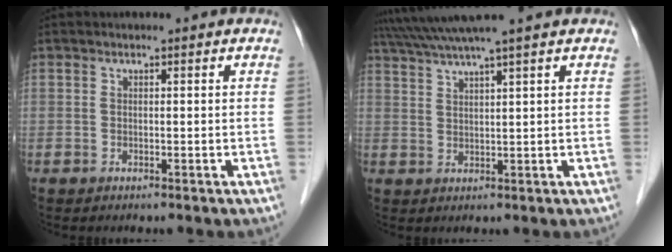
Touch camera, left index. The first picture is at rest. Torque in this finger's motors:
{"motor_torque": [1.03, -1.10, 0.45, 0.12]}